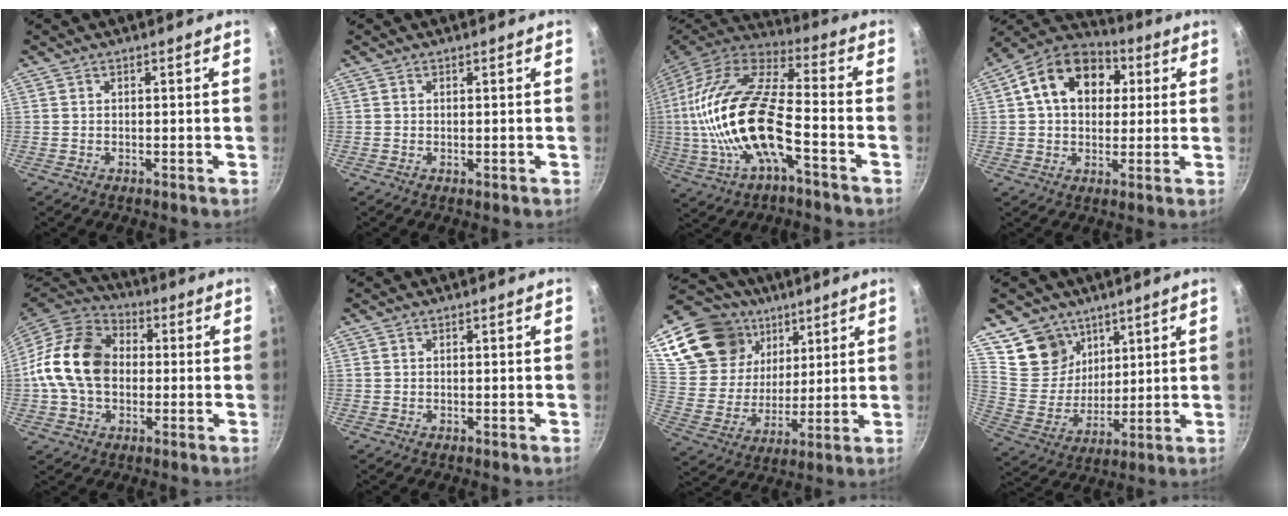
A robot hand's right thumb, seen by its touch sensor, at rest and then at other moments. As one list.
[{"total": 0.0}, {"total": 23.3, "force": [-4.7, 9.2, 20.8], "torque": [-0.407, 0.031, -0.099]}, {"total": 16.3, "force": [4.1, 11.9, 10.4], "torque": [-0.150, 0.021, 0.049]}, {"total": 17.1, "force": [0.2, 12.7, 11.5], "torque": [-0.187, 0.030, -0.011]}, {"total": 0.0}, {"total": 22.1, "force": [11.2, 16.4, 9.7], "torque": [-0.156, -0.030, 0.215]}, {"total": 12.1, "force": [7.8, 8.8, 2.8], "torque": [-0.012, -0.057, 0.154]}]